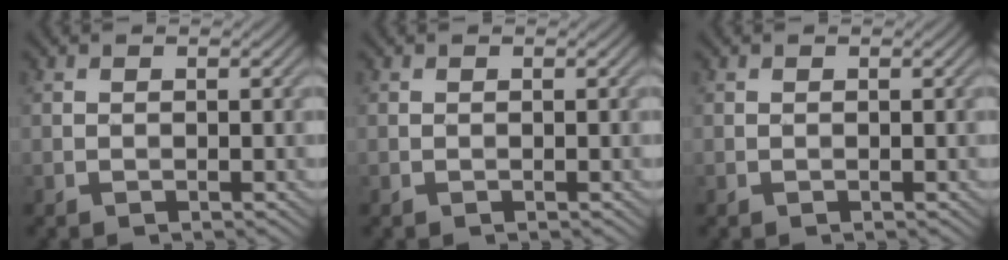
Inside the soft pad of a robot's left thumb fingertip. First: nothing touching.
{"total": 0.0}
{"total": 0.0}